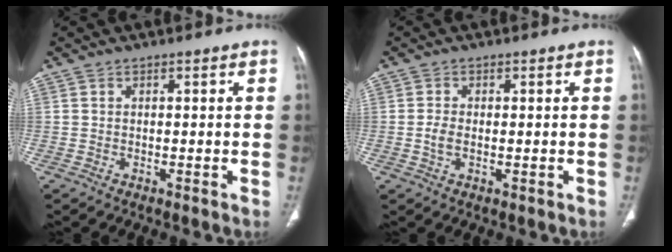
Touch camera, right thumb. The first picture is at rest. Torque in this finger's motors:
{"motor_torque": [-0.38, 0.27, 0.02, 0.59, 0.06]}